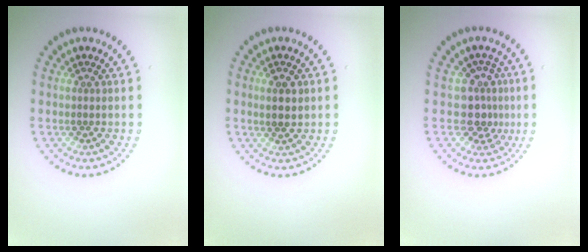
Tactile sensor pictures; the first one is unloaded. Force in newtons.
{"total": 2.3, "press": 2.1, "slide": 0.8}
{"total": 2.9, "press": 2.3, "slide": 1.7}